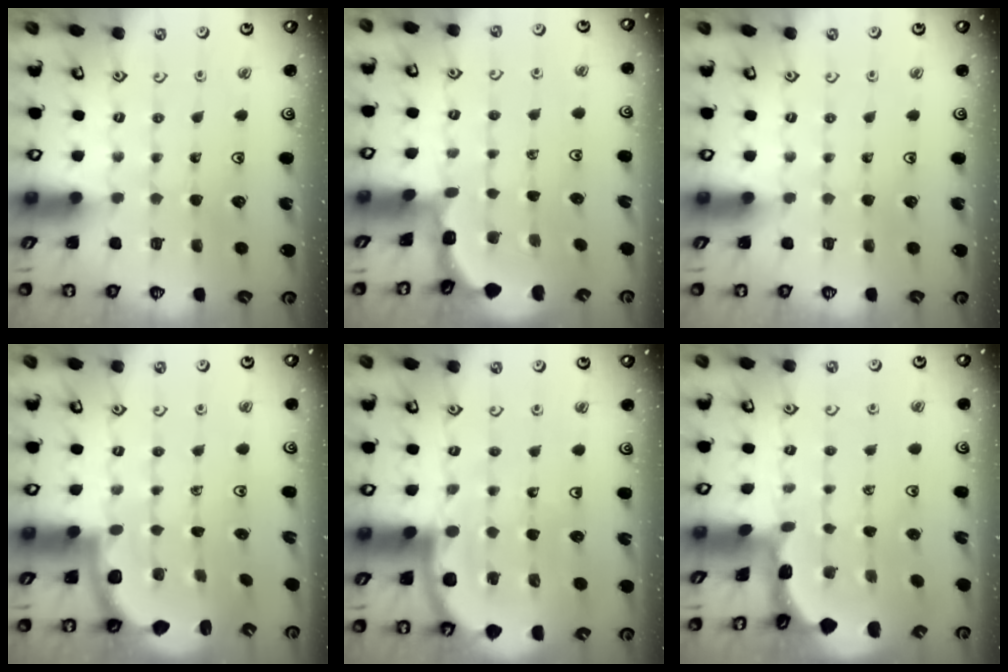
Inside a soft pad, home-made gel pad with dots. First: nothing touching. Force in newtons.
{"total": 2.1, "press": 2.1, "slide": 0.2}
{"total": 0.0}
{"total": 3.1, "press": 2.7, "slide": 1.5}
{"total": 8.3, "press": 8.2, "slide": 1.0}
{"total": 1.5, "press": 1.5, "slide": 0.2}